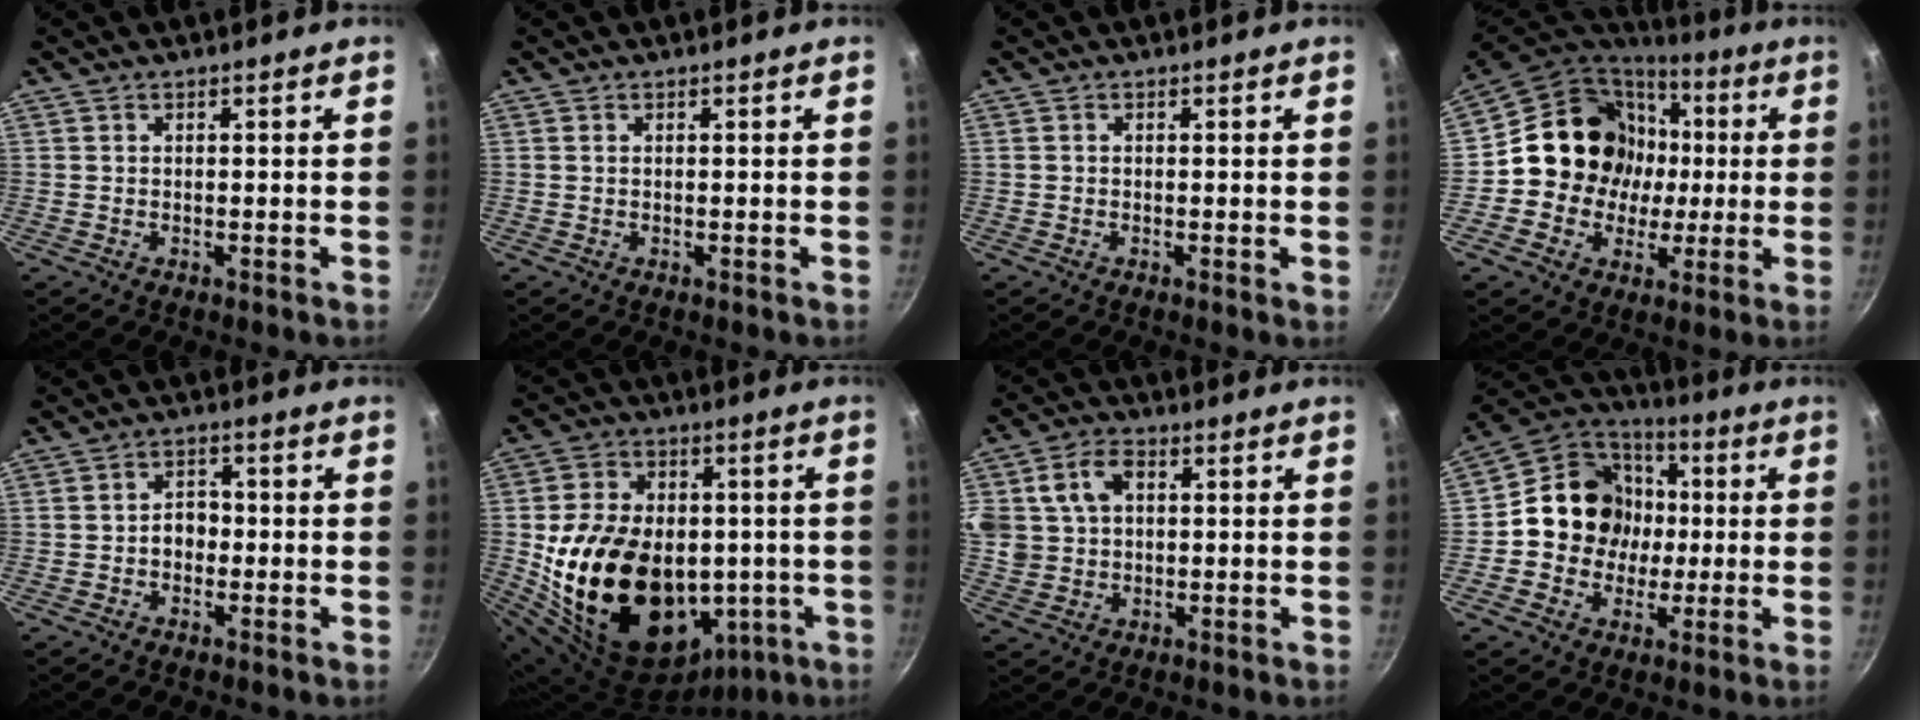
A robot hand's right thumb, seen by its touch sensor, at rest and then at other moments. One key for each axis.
{"total": 0.0}
{"total": 0.0}
{"total": 16.8, "fx": 0.9, "fy": 15.6, "fz": 6.2, "tx": -0.080, "ty": 0.025, "tz": 0.011}
{"total": 3.8, "fx": -0.8, "fy": 3.0, "fz": 2.3, "tx": -0.006, "ty": 0.016, "tz": -0.015}
{"total": 26.2, "fx": -2.5, "fy": 18.7, "fz": 18.2, "tx": -0.293, "ty": 0.023, "tz": -0.021}
{"total": 10.8, "fx": 2.7, "fy": 8.3, "fz": 6.4, "tx": -0.114, "ty": 0.009, "tz": 0.047}
{"total": 15.9, "fx": 0.1, "fy": 14.3, "fz": 6.8, "tx": -0.081, "ty": 0.026, "tz": -0.010}